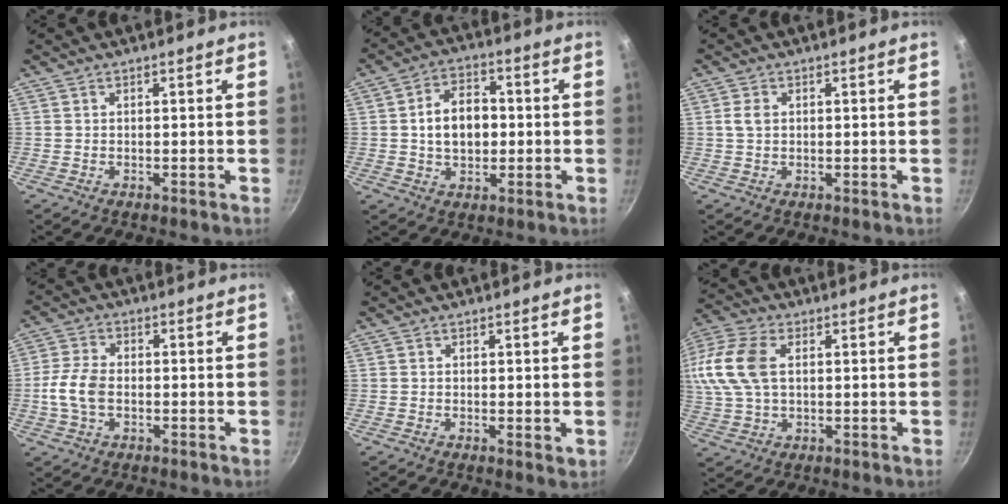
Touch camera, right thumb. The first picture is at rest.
{"total": 9.7, "force": [0.1, 6.7, 7.0], "torque": [-0.090, 0.017, -0.004]}
{"total": 2.3, "force": [0.4, 1.7, 1.6], "torque": [-0.028, 0.004, 0.005]}
{"total": 7.0, "force": [-1.2, 4.5, 5.2], "torque": [-0.107, 0.017, -0.029]}
{"total": 1.1, "force": [0.2, 0.4, 1.0], "torque": [-0.015, -0.005, 0.001]}
{"total": 17.7, "force": [3.3, 11.4, 13.1], "torque": [-0.307, 0.029, 0.056]}